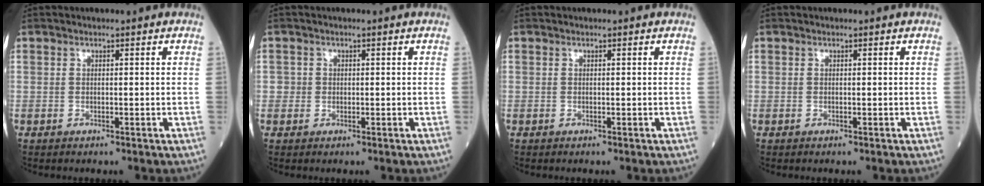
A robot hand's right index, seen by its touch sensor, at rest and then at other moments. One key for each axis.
{"total": 1.3, "fx": -0.1, "fy": 1.3, "fz": 0.0, "tx": 0.008, "ty": 0.005, "tz": -0.006}
{"total": 0.0}
{"total": 0.0}